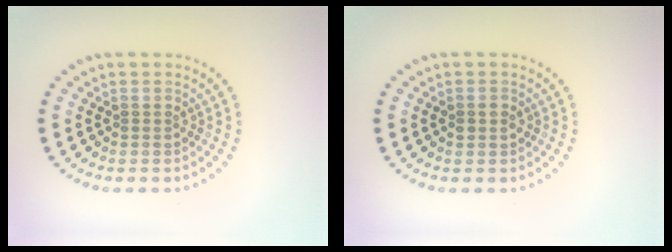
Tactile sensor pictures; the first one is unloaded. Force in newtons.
{"total": 1.6, "press": 1.6, "slide": 0.1}